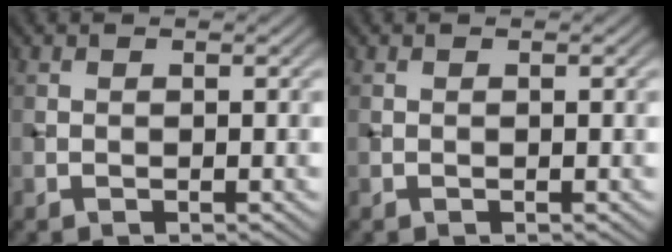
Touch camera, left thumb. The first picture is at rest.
{"total": 0.0}